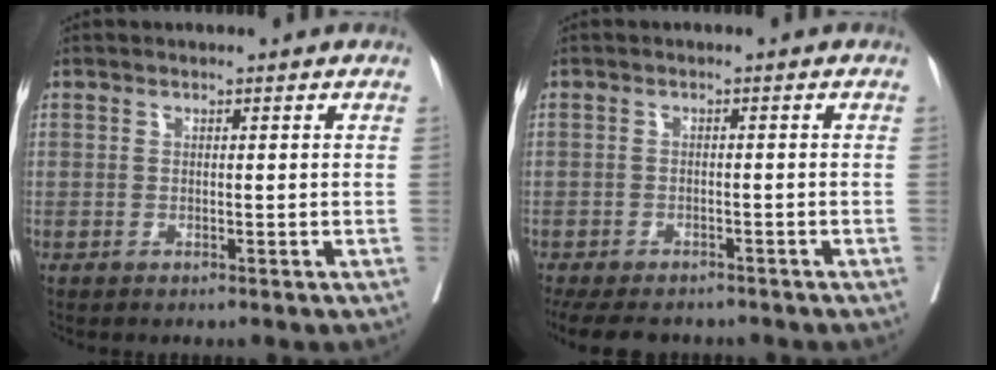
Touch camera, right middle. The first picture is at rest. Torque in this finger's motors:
{"motor_torque": [0.67, -0.67, 0.25, 0.02]}